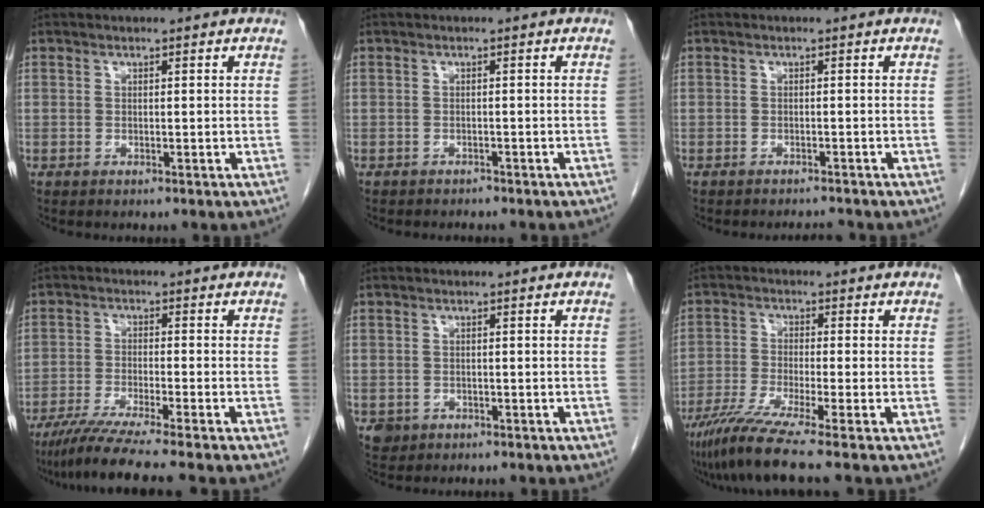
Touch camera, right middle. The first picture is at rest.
{"total": 2.4, "force": [-2.2, 0.9, 0.7], "torque": [-0.016, -0.001, -0.022]}
{"total": 1.8, "force": [-1.8, 0.0, 0.2], "torque": [-0.003, -0.005, -0.024]}
{"total": 9.0, "force": [-7.3, -1.5, 5.0], "torque": [-0.073, -0.032, -0.120]}
{"total": 1.8, "force": [-0.9, 1.6, 0.3], "torque": [-0.004, 0.005, -0.010]}
{"total": 8.3, "force": [-6.2, -1.5, 5.3], "torque": [-0.093, -0.033, -0.113]}